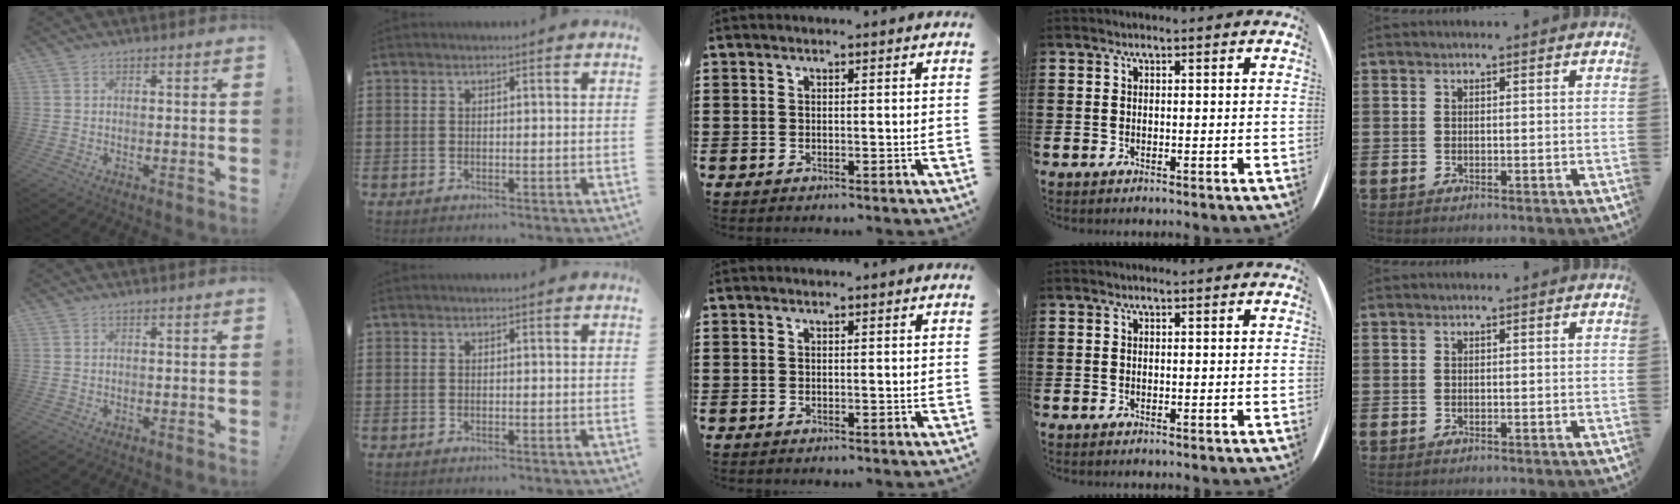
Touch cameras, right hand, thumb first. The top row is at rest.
{}